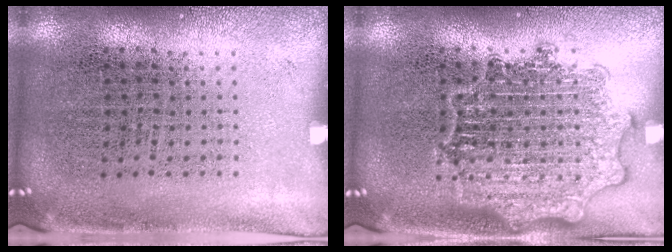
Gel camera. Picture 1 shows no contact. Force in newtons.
{"total": 3.1, "press": 3.0, "slide": 0.5}